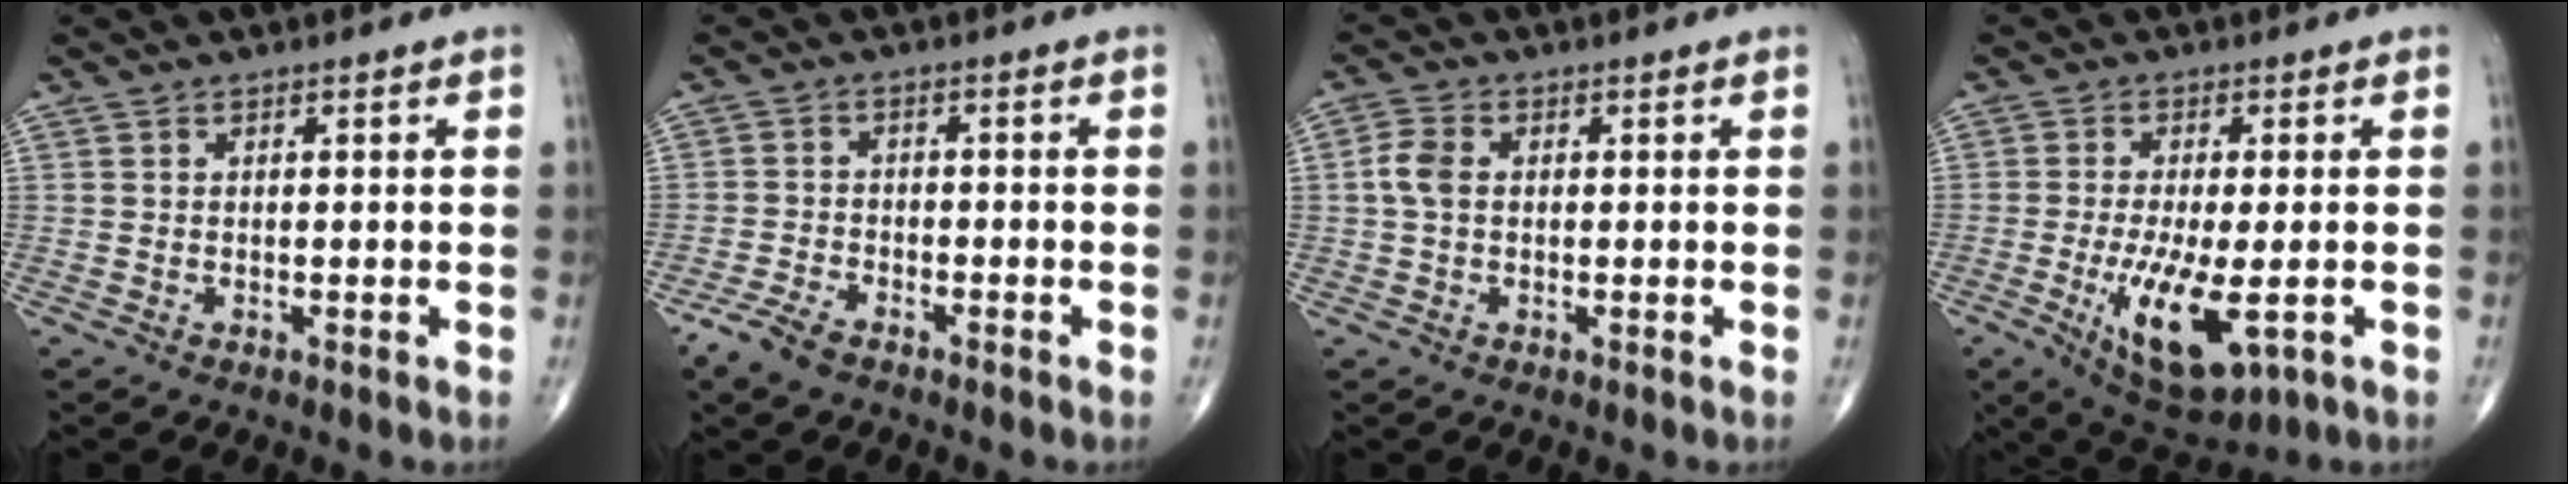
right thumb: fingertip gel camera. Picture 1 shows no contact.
{"total": 4.9, "force": [-3.6, 2.1, 2.6], "torque": [-0.058, 0.009, -0.066]}
{"total": 3.8, "force": [0.2, 2.6, 2.8], "torque": [-0.065, 0.011, -0.001]}
{"total": 12.0, "force": [-3.3, 4.1, 10.8], "torque": [-0.190, -0.019, -0.042]}